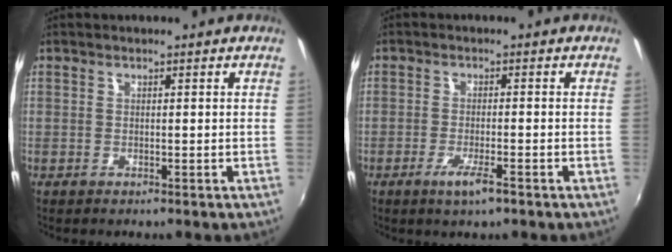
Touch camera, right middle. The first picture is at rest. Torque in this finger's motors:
{"motor_torque": [0.45, -0.28, 0.21, 0.07]}